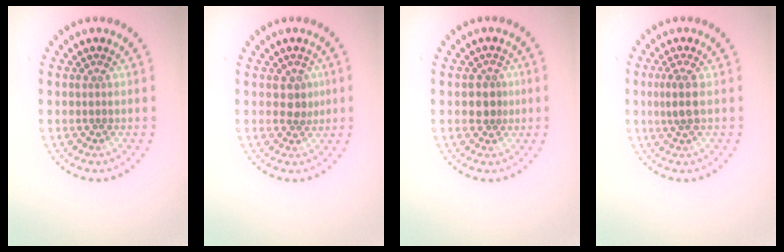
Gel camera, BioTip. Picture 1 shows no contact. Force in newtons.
{"total": 1.6, "press": 1.4, "slide": 0.8}
{"total": 2.1, "press": 1.7, "slide": 1.1}
{"total": 1.9, "press": 1.6, "slide": 1.0}